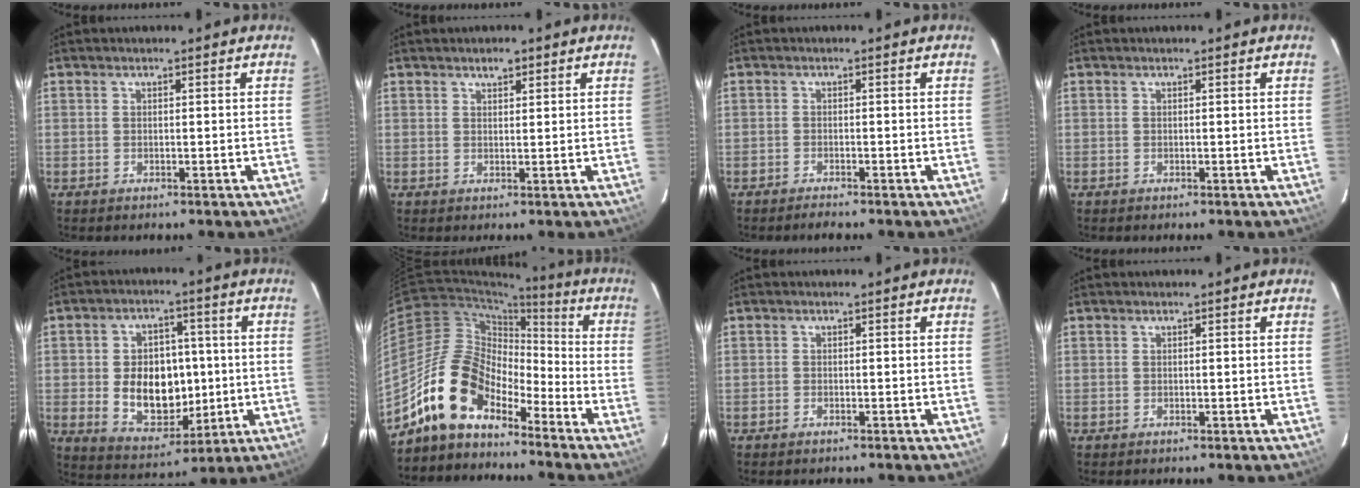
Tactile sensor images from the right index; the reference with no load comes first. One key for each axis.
{"total": 2.0, "fx": 1.4, "fy": 1.0, "fz": 1.1, "tx": -0.016, "ty": 0.006, "tz": 0.023}
{"total": 1.6, "fx": -1.5, "fy": 0.1, "fz": 0.4, "tx": -0.020, "ty": -0.004, "tz": -0.029}
{"total": 0.0}
{"total": 13.1, "fx": -0.8, "fy": 9.5, "fz": 9.0, "tx": -0.178, "ty": 0.006, "tz": 0.009}
{"total": 13.5, "fx": -10.2, "fy": 6.2, "fz": 6.4, "tx": -0.115, "ty": 0.019, "tz": -0.196}
{"total": 0.9, "fx": -0.8, "fy": 0.4, "fz": 0.1, "tx": -0.007, "ty": 0.001, "tz": -0.015}
{"total": 0.0}